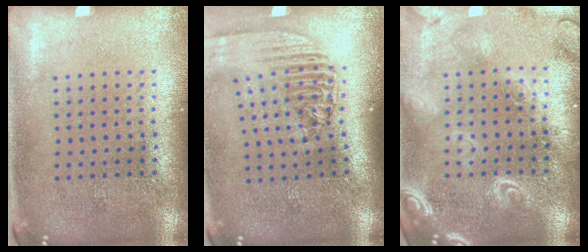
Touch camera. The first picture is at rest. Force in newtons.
{"total": 2.1, "press": 1.7, "slide": 1.3}
{"total": 3.8, "press": 3.8, "slide": 0.5}